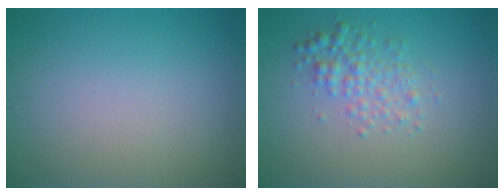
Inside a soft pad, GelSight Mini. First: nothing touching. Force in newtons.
{"total": 2.6, "press": 2.6, "slide": 0.1}